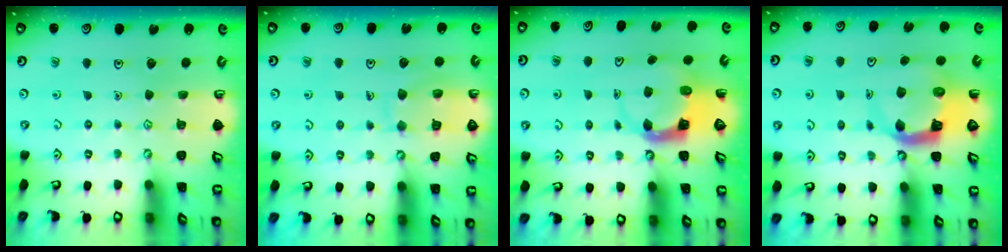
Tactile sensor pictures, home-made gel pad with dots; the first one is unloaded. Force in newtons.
{"total": 9.1, "press": 9.0, "slide": 0.9}
{"total": 3.9, "press": 3.8, "slide": 0.6}
{"total": 7.8, "press": 7.7, "slide": 1.1}